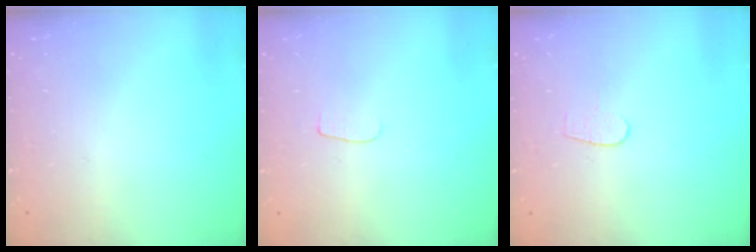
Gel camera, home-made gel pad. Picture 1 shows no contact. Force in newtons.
{"total": 3.6, "press": 3.6, "slide": 0.4}
{"total": 4.3, "press": 4.3, "slide": 0.3}